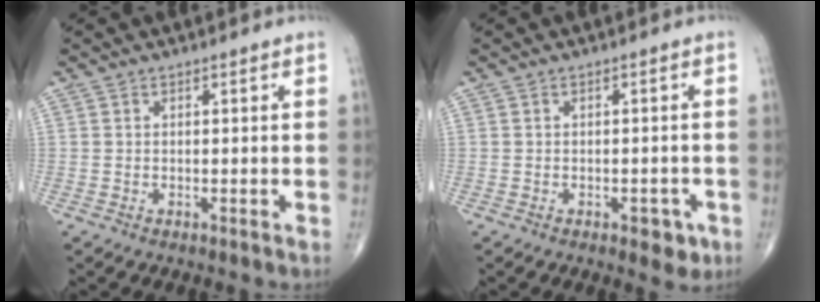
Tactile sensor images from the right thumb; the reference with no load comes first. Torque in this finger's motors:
{"motor_torque": [0.39, 0.56, -0.07, -0.47, 0.04]}